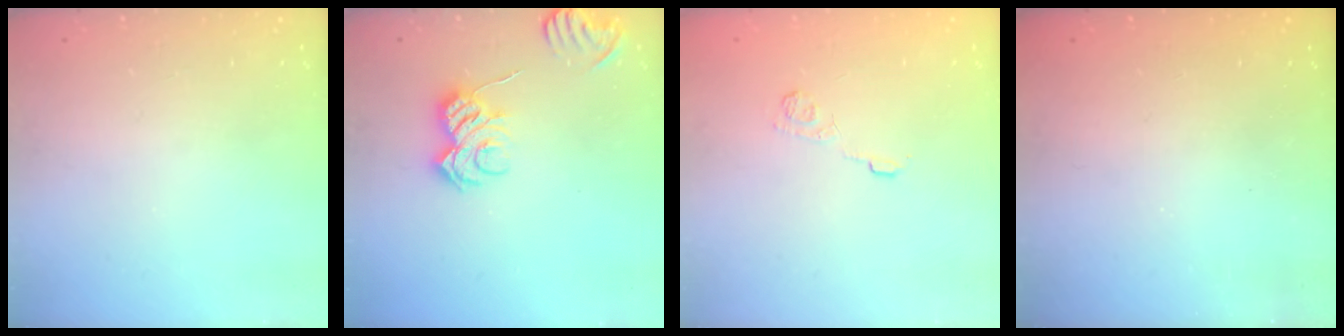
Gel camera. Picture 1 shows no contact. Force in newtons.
{"total": 8.1, "press": 8.1, "slide": 0.6}
{"total": 4.0, "press": 3.7, "slide": 1.4}
{"total": 2.3, "press": 2.2, "slide": 0.7}